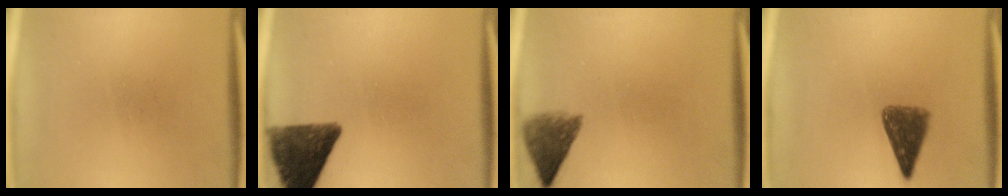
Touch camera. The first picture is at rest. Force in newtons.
{"total": 11.4}
{"total": 5.0}
{"total": 6.2}